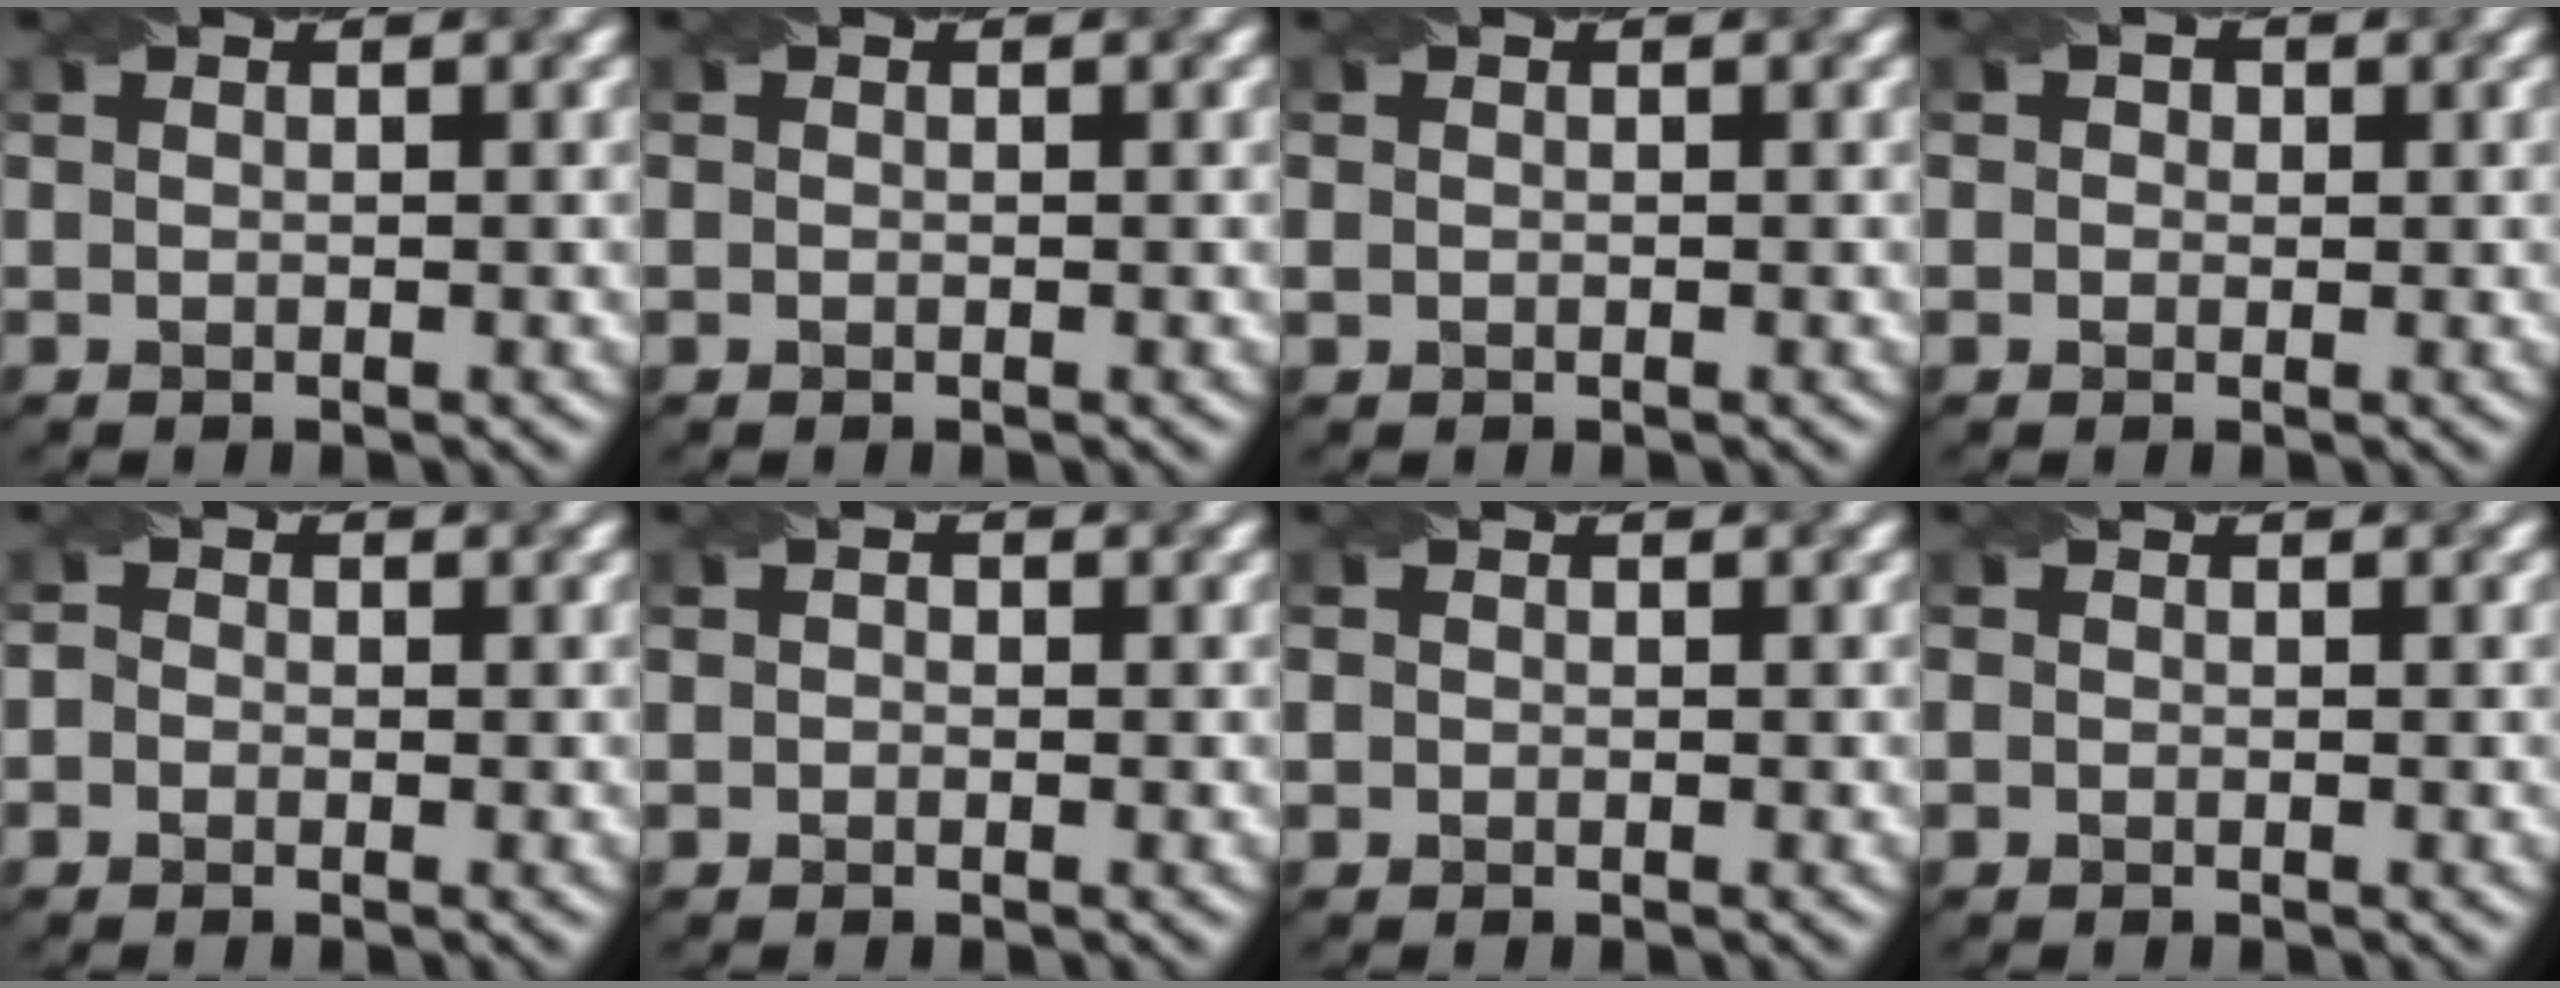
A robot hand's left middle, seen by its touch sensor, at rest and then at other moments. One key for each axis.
{"total": 0.7, "fx": -0.3, "fy": -0.4, "fz": -0.5, "tx": -0.002, "ty": -0.006, "tz": 0.006}
{"total": 1.1, "fx": -0.5, "fy": -0.6, "fz": -0.8, "tx": -0.003, "ty": -0.008, "tz": 0.014}
{"total": 0.7, "fx": -0.3, "fy": 0.1, "fz": -0.5, "tx": -0.007, "ty": 0.004, "tz": 0.009}
{"total": 1.7, "fx": -1.3, "fy": -0.3, "fz": -1.0, "tx": 0.002, "ty": -0.006, "tz": 0.000}
{"total": 1.2, "fx": -0.9, "fy": -0.3, "fz": -0.8, "tx": -0.002, "ty": -0.003, "tz": 0.008}
{"total": 1.4, "fx": -0.8, "fy": -0.6, "fz": -1.0, "tx": -0.002, "ty": -0.002, "tz": 0.012}
{"total": 1.1, "fx": -0.6, "fy": -0.6, "fz": -0.7, "tx": -0.003, "ty": -0.009, "tz": 0.010}